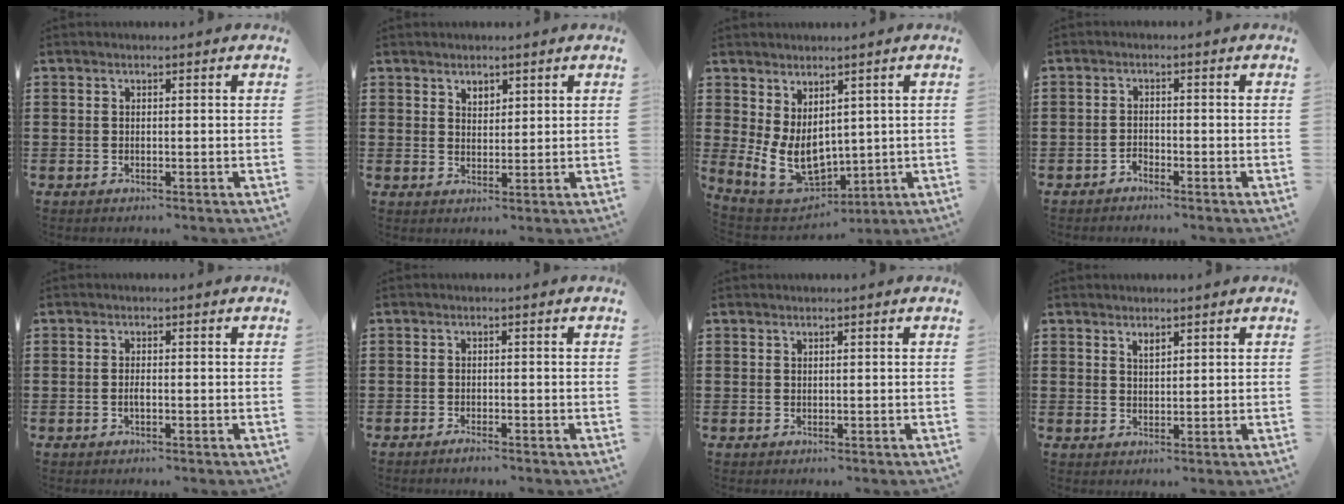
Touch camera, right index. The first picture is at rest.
{"total": 2.1, "force": [1.6, 1.4, 0.5], "torque": [-0.014, 0.007, 0.030]}
{"total": 8.7, "force": [1.2, 6.0, 6.2], "torque": [-0.143, -0.014, 0.029]}
{"total": 1.4, "force": [-1.4, 0.3, 0.1], "torque": [-0.008, 0.003, -0.029]}
{"total": 1.2, "force": [-0.4, 0.3, 1.1], "torque": [-0.022, -0.002, -0.006]}
{"total": 1.1, "force": [-1.1, 0.0, 0.4], "torque": [-0.009, -0.002, -0.020]}
{"total": 0.0}
{"total": 1.5, "force": [1.2, 0.6, 0.6], "torque": [-0.014, 0.003, 0.022]}